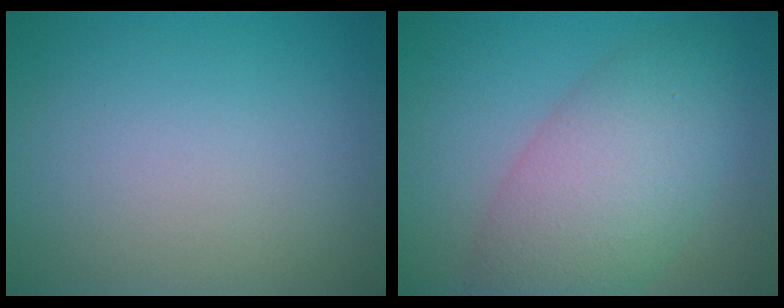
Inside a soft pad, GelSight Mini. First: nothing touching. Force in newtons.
{"total": 7.5, "press": 7.5, "slide": 0.5}